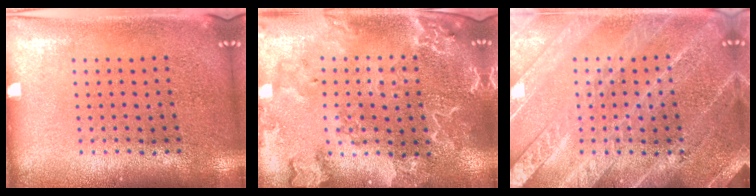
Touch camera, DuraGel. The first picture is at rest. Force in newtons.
{"total": 2.6, "press": 2.5, "slide": 0.9}
{"total": 3.2, "press": 3.2, "slide": 0.3}